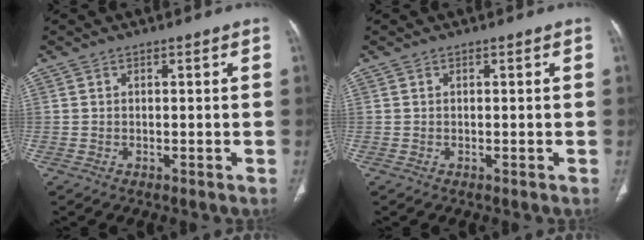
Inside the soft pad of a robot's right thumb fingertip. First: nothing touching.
{"total": 0.0}